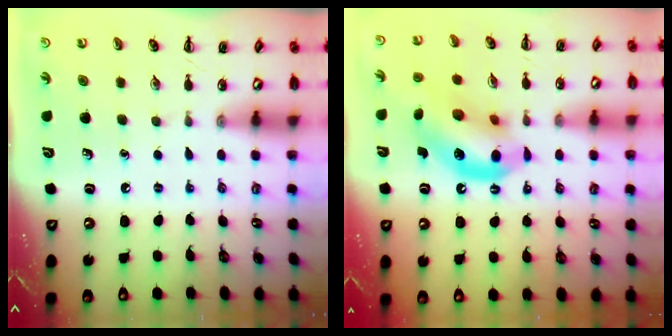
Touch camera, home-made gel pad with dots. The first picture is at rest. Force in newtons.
{"total": 15.1, "press": 14.9, "slide": 2.4}